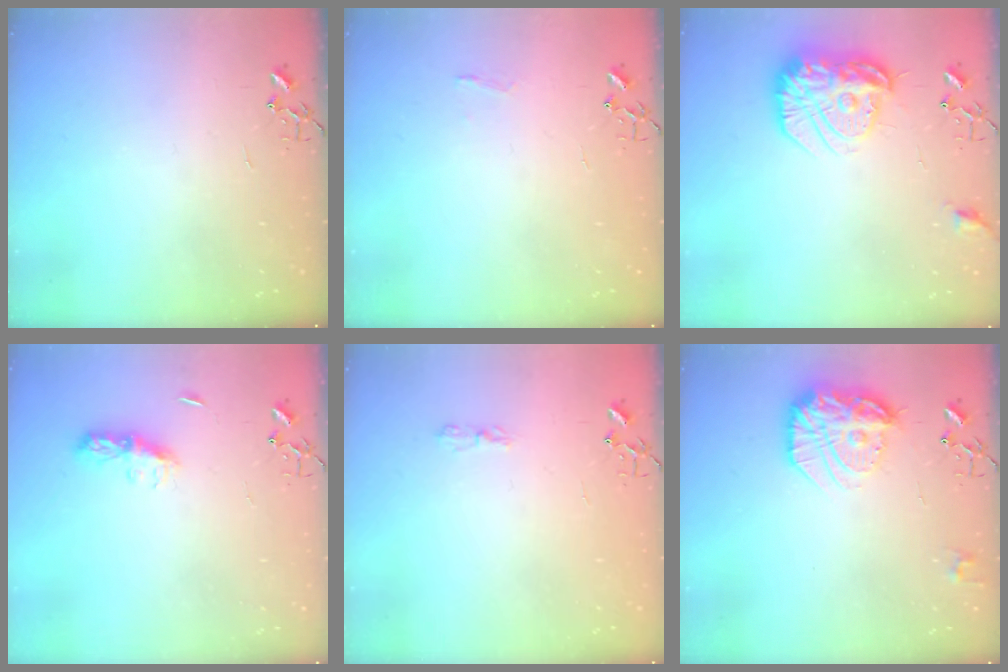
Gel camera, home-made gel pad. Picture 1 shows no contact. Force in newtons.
{"total": 4.8, "press": 4.8, "slide": 0.6}
{"total": 18.0, "press": 17.9, "slide": 1.6}
{"total": 7.4, "press": 7.4, "slide": 0.4}
{"total": 3.1, "press": 3.1, "slide": 0.6}
{"total": 19.0, "press": 19.0, "slide": 1.7}